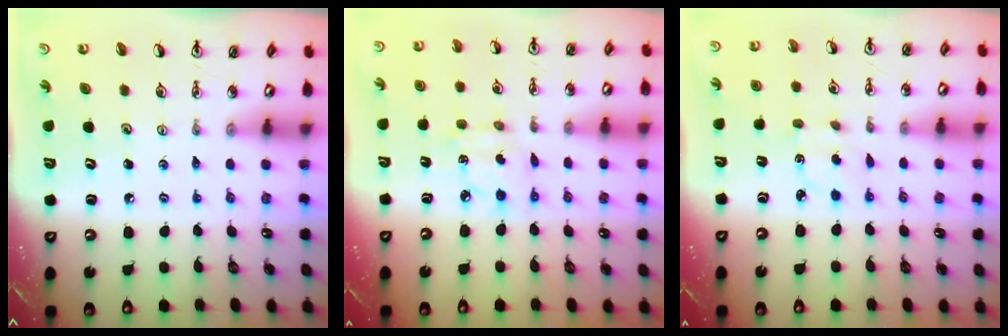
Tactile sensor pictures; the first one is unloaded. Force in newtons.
{"total": 5.2, "press": 5.2, "slide": 0.2}
{"total": 2.5, "press": 2.4, "slide": 0.6}